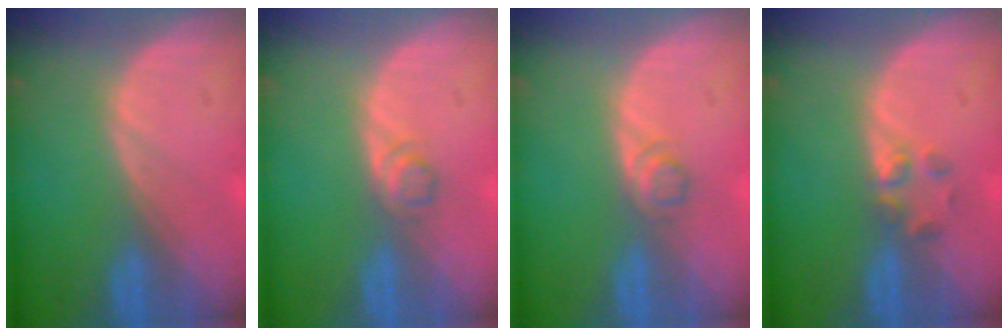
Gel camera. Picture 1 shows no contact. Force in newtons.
{"total": 1.9, "press": 1.8, "slide": 0.2}
{"total": 1.9, "press": 1.8, "slide": 0.2}
{"total": 2.3, "press": 2.2, "slide": 0.8}